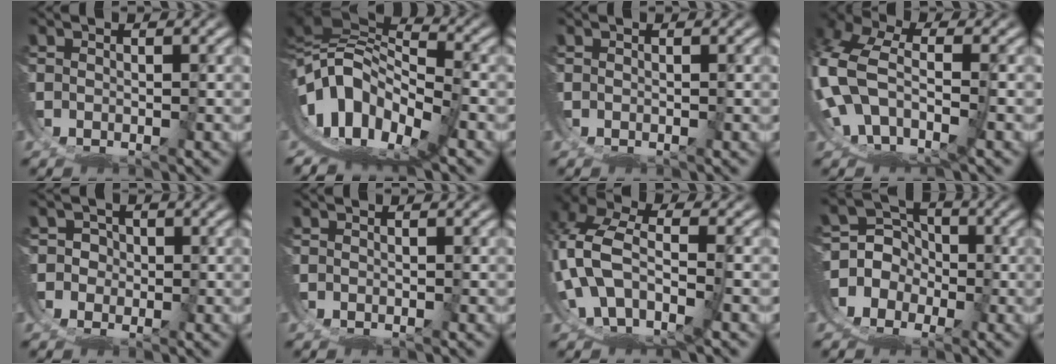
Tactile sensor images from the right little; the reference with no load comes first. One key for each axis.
{"total": 18.2, "fx": 1.0, "fy": 13.7, "fz": 12.0, "tx": -0.227, "ty": -0.017, "tz": 0.010}
{"total": 0.0}
{"total": 10.3, "fx": -1.3, "fy": 8.9, "fz": 5.0, "tx": -0.161, "ty": -0.045, "tz": -0.012}
{"total": 1.5, "fx": 0.3, "fy": 1.4, "fz": -0.5, "tx": 0.007, "ty": -0.008, "tz": 0.005}
{"total": 0.0}
{"total": 11.0, "fx": -0.8, "fy": 9.5, "fz": 5.6, "tx": -0.157, "ty": -0.042, "tz": -0.006}
{"total": 9.3, "fx": -0.5, "fy": 8.4, "fz": 3.8, "tx": -0.094, "ty": -0.025, "tz": -0.015}